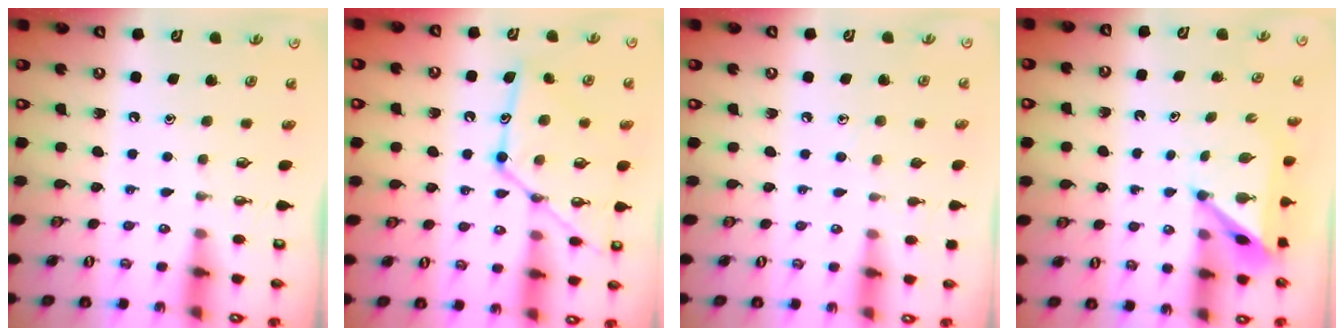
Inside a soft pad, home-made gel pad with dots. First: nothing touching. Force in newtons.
{"total": 16.8, "press": 16.7, "slide": 1.6}
{"total": 5.2, "press": 5.2, "slide": 0.5}
{"total": 4.9, "press": 4.9, "slide": 0.1}